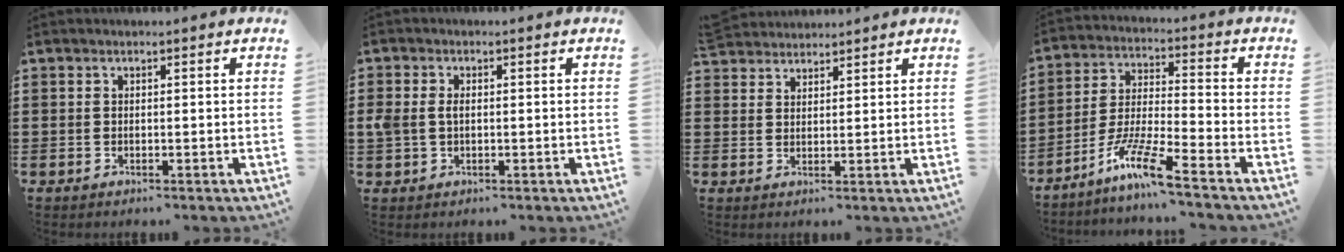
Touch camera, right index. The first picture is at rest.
{"total": 2.4, "force": [0.2, 1.6, 1.8], "torque": [-0.046, 0.005, 0.000]}
{"total": 3.1, "force": [3.0, 0.6, -0.3], "torque": [-0.003, -0.001, 0.059]}
{"total": 9.1, "force": [-7.0, -0.1, 5.8], "torque": [-0.135, -0.014, -0.143]}